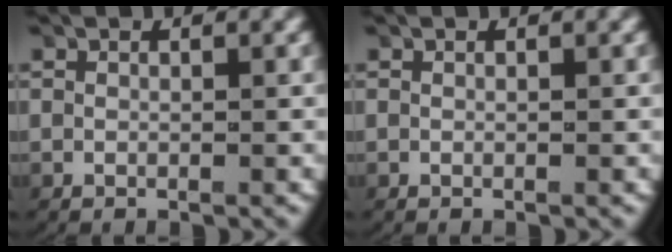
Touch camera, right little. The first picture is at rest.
{"total": 0.0}